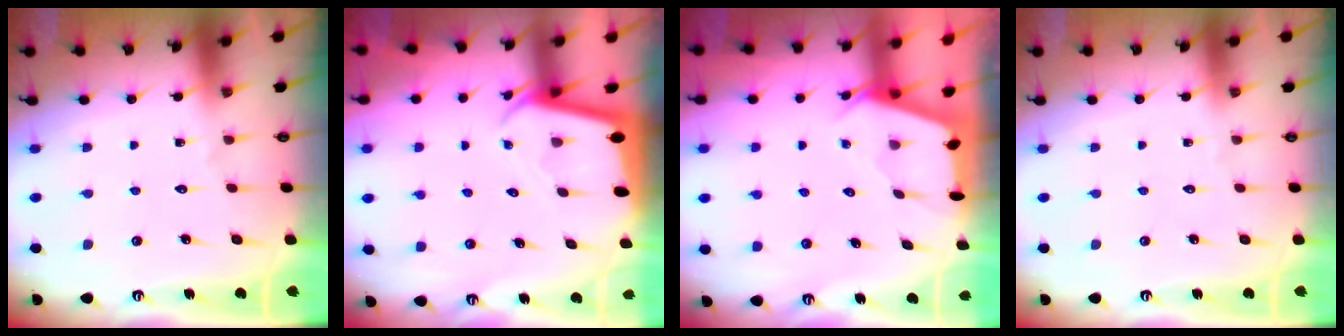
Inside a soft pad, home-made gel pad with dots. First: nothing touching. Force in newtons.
{"total": 2.1, "press": 2.1, "slide": 0.2}
{"total": 2.4, "press": 2.4, "slide": 0.3}
{"total": 0.0}